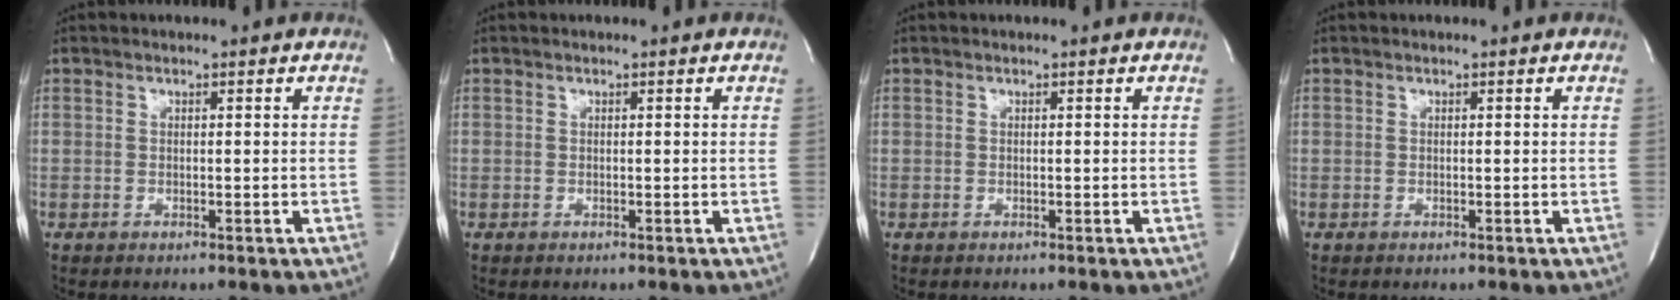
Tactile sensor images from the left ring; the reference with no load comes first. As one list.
[{"total": 0.0}, {"total": 0.0}, {"total": 0.0}]